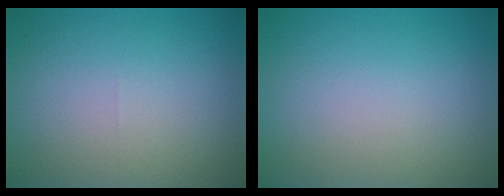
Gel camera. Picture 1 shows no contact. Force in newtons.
{"total": 0.0}